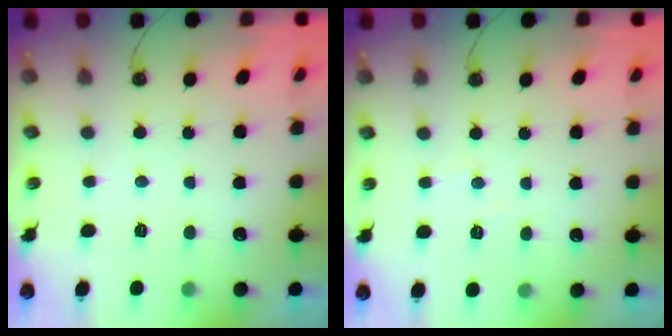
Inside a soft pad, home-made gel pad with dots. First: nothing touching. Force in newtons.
{"total": 5.9, "press": 5.8, "slide": 0.8}